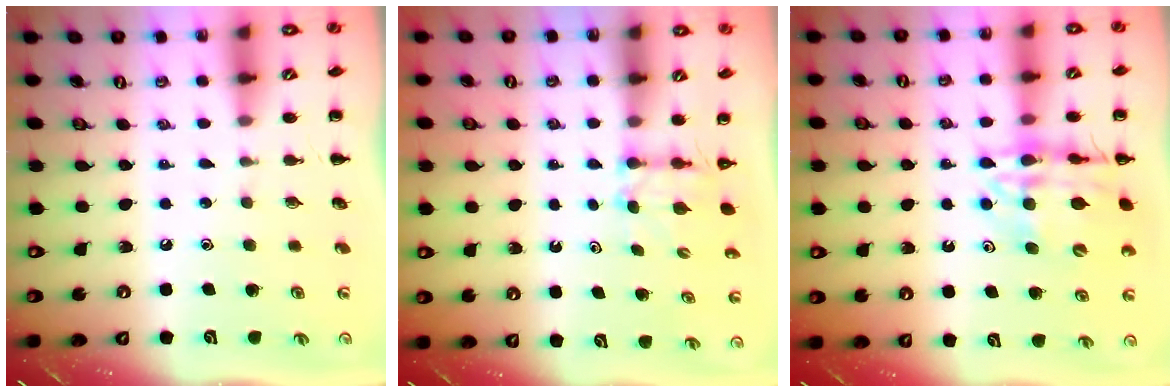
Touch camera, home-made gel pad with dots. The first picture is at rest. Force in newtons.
{"total": 2.8, "press": 2.6, "slide": 1.1}
{"total": 16.3, "press": 16.0, "slide": 3.1}